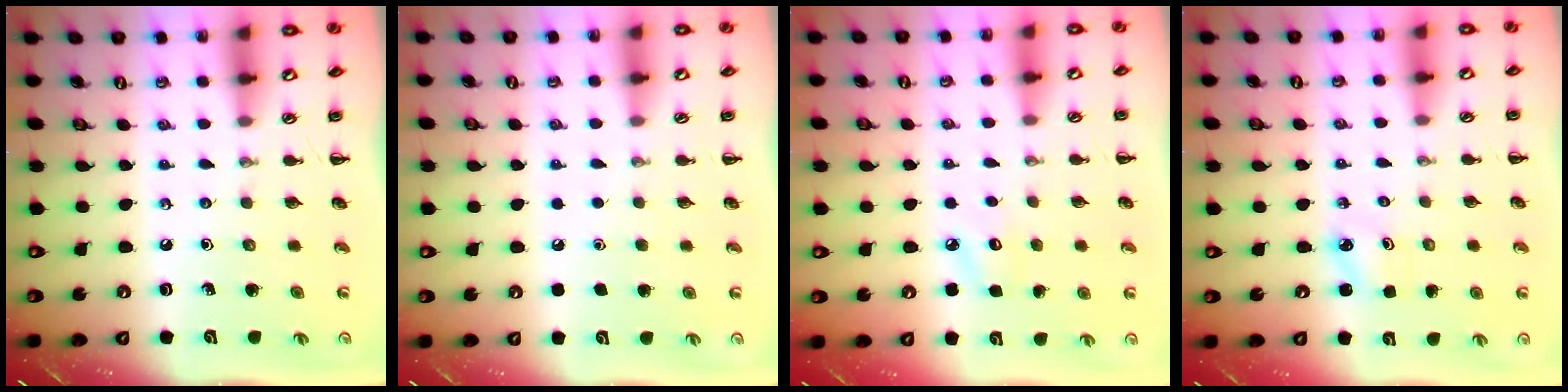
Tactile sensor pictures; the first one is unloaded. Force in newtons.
{"total": 1.6, "press": 1.6, "slide": 0.1}
{"total": 5.7, "press": 5.5, "slide": 1.6}
{"total": 1.7, "press": 1.7, "slide": 0.2}